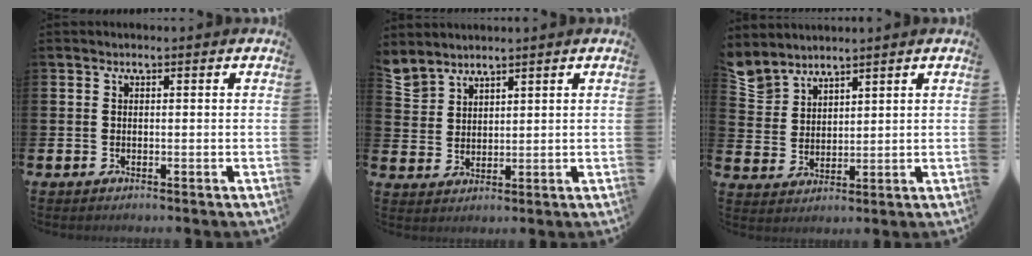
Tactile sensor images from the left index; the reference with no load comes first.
{"total": 3.6, "force": [3.5, 0.7, -0.2], "torque": [-0.006, -0.016, 0.067]}
{"total": 4.4, "force": [4.2, 1.1, -0.2], "torque": [-0.020, -0.019, 0.082]}